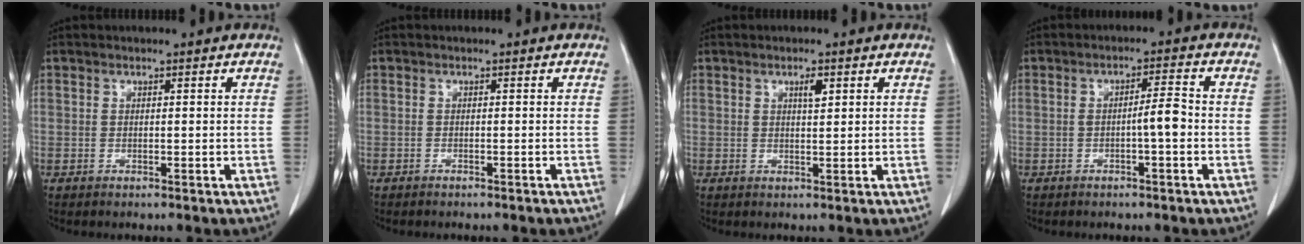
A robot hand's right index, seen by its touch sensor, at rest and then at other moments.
{"total": 1.6, "force": [-1.5, 0.2, 0.6], "torque": [-0.011, -0.001, -0.018]}
{"total": 1.8, "force": [0.9, 0.5, 1.5], "torque": [-0.024, -0.001, 0.015]}
{"total": 3.4, "force": [-0.8, 0.2, 3.3], "torque": [-0.048, 0.007, -0.013]}